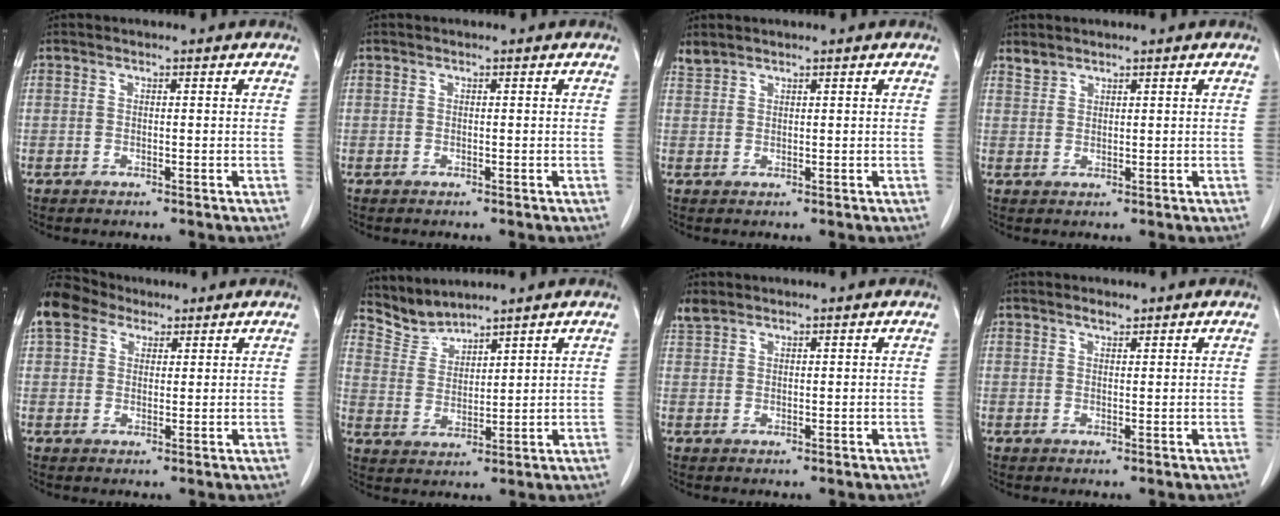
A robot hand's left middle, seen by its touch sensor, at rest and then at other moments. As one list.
[{"total": 0.0}, {"total": 1.4, "force": [1.4, 0.2, -0.1], "torque": [-0.005, 0.007, 0.034]}, {"total": 1.5, "force": [1.4, 0.5, -0.1], "torque": [0.003, 0.003, 0.028]}, {"total": 6.3, "force": [4.5, 3.8, 2.1], "torque": [-0.053, 0.032, 0.093]}, {"total": 4.7, "force": [4.6, 0.1, -0.7], "torque": [0.008, -0.001, 0.106]}, {"total": 1.8, "force": [1.7, 0.6, 0.3], "torque": [-0.012, 0.009, 0.037]}, {"total": 1.1, "force": [1.0, 0.3, 0.4], "torque": [-0.014, -0.002, 0.017]}]